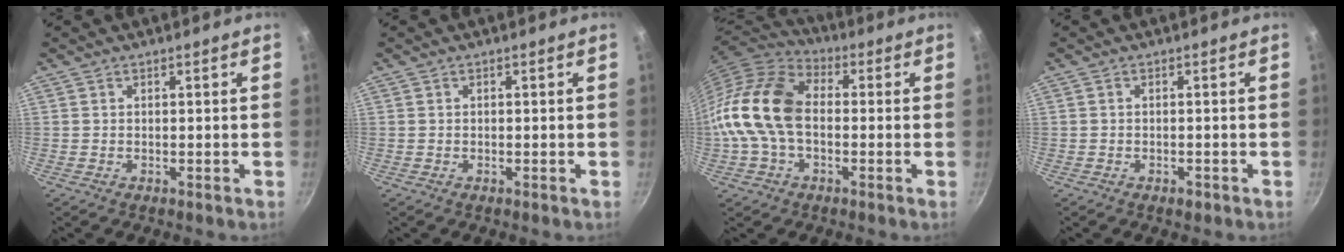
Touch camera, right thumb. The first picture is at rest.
{"total": 0.0}
{"total": 15.6, "force": [-1.2, 10.6, 11.5], "torque": [-0.204, 0.036, -0.041]}
{"total": 1.6, "force": [-1.0, 0.8, 1.0], "torque": [-0.019, 0.008, -0.013]}